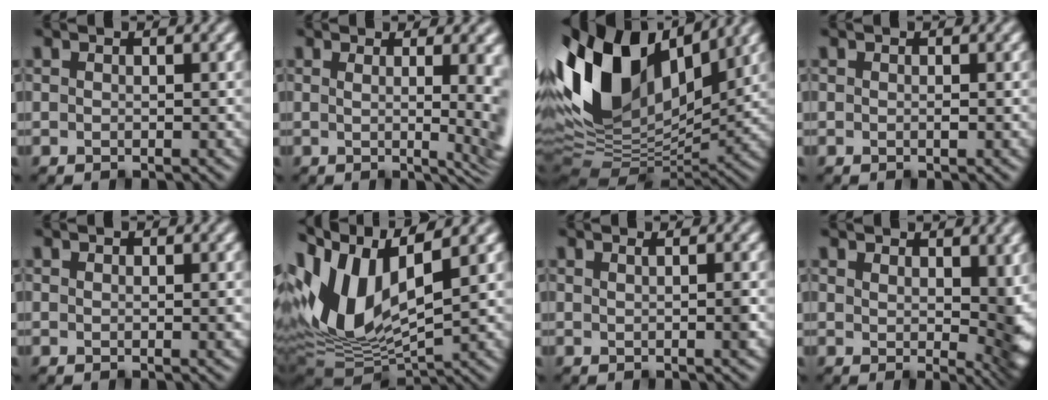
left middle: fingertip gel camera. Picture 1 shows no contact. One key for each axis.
{"total": 11.3, "fx": 2.8, "fy": 4.4, "fz": 10.1, "tx": -0.081, "ty": 0.042, "tz": 0.020}
{"total": 14.0, "fx": 4.7, "fy": 8.2, "fz": 10.4, "tx": -0.208, "ty": 0.025, "tz": 0.080}
{"total": 0.0}
{"total": 0.9, "fx": 0.6, "fy": 0.3, "fz": 0.7, "tx": -0.008, "ty": -0.002, "tz": 0.011}
{"total": 12.2, "fx": 2.8, "fy": 6.3, "fz": 10.0, "tx": -0.218, "ty": 0.004, "tz": 0.051}
{"total": 1.9, "fx": 0.9, "fy": 0.7, "fz": 1.5, "tx": -0.008, "ty": 0.000, "tz": -0.003}
{"total": 9.0, "fx": 3.6, "fy": 4.1, "fz": 7.2, "tx": -0.091, "ty": 0.003, "tz": 0.070}